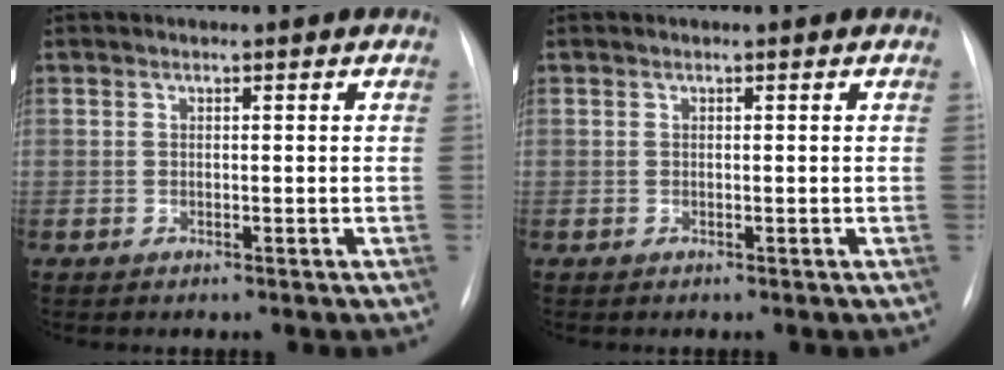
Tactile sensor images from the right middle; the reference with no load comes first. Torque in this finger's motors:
{"motor_torque": [-0.16, -0.10, -0.01, 0.00]}